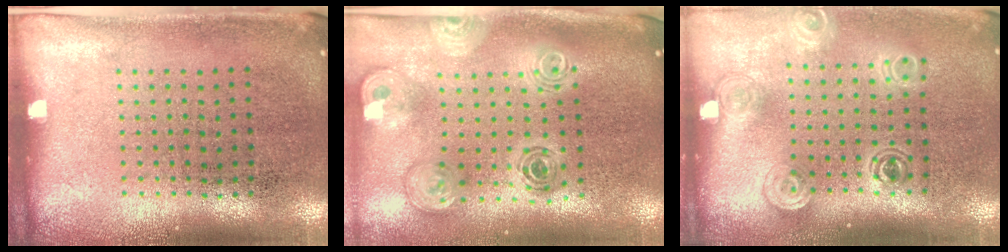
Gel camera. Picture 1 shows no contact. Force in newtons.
{"total": 1.9, "press": 1.6, "slide": 1.0}
{"total": 1.4, "press": 1.2, "slide": 0.8}